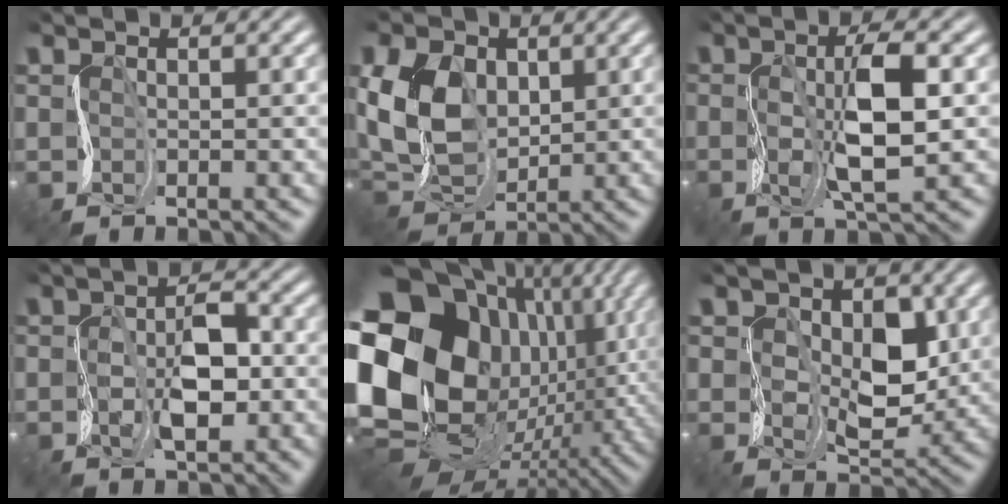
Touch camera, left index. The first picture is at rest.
{"total": 6.0, "force": [1.0, 4.5, 3.9], "torque": [-0.124, 0.003, 0.021]}
{"total": 4.4, "force": [-0.2, 0.8, 4.3], "torque": [-0.101, -0.002, 0.001]}
{"total": 3.6, "force": [-1.1, 1.8, 2.9], "torque": [-0.070, -0.005, -0.012]}
{"total": 19.3, "force": [0.8, 15.2, 11.8], "torque": [-0.256, -0.020, 0.034]}
{"total": 4.4, "force": [0.0, 3.2, 3.1], "torque": [-0.068, -0.014, 0.010]}